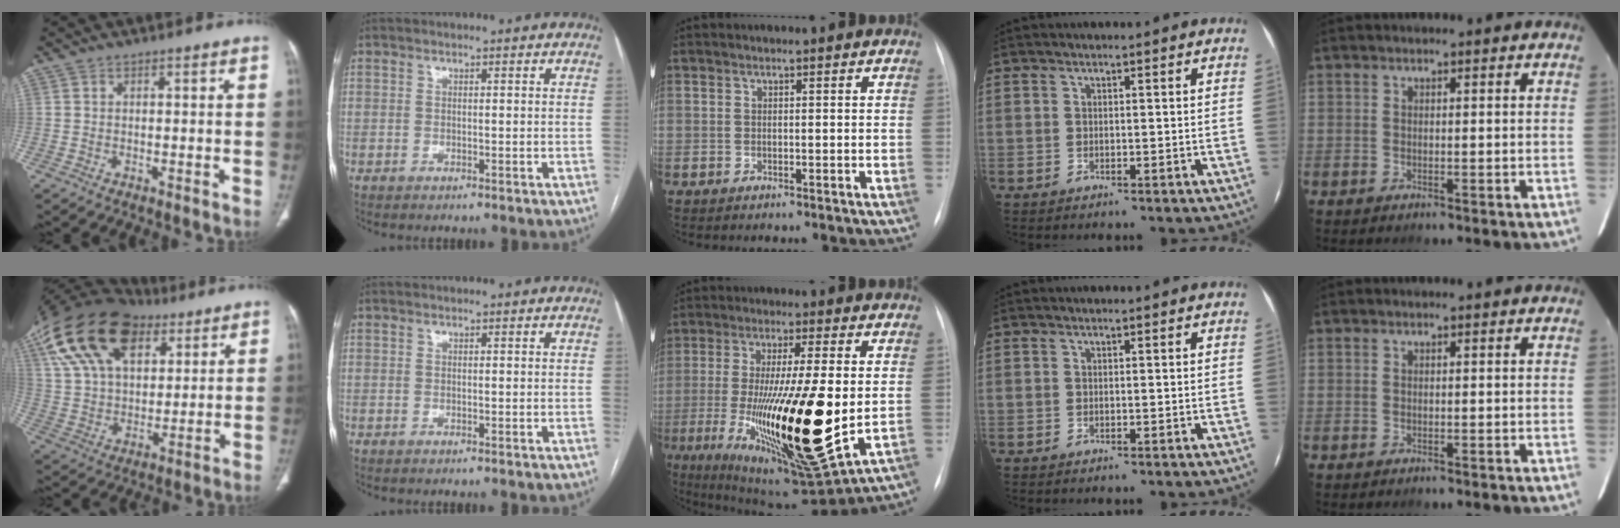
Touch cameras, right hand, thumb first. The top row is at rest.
{"thumb": {"total": 24.8, "force": [13.3, 13.5, 16.0], "torque": [-0.308, 0.005, 0.243]}, "middle": {"total": 23.5, "force": [-3.0, 4.2, 22.9], "torque": [-0.392, -0.047, -0.032]}}